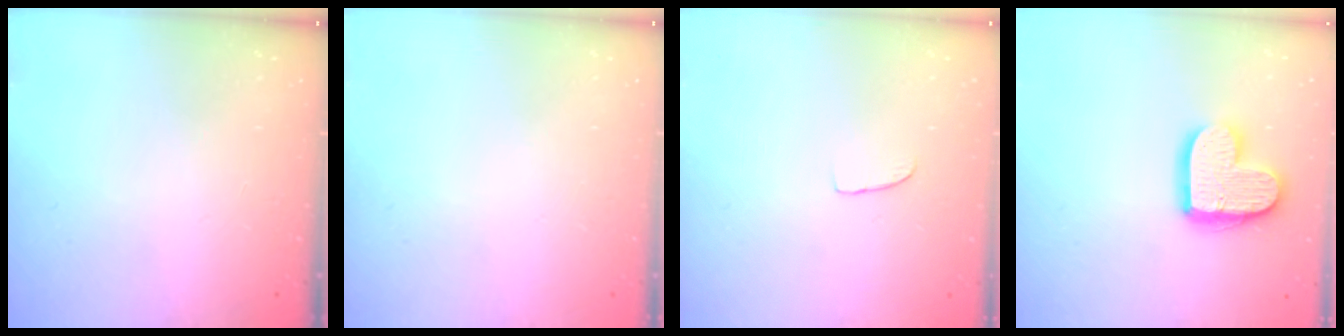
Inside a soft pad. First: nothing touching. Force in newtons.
{"total": 0.0}
{"total": 2.6, "press": 2.6, "slide": 0.2}
{"total": 14.2, "press": 14.2, "slide": 1.1}